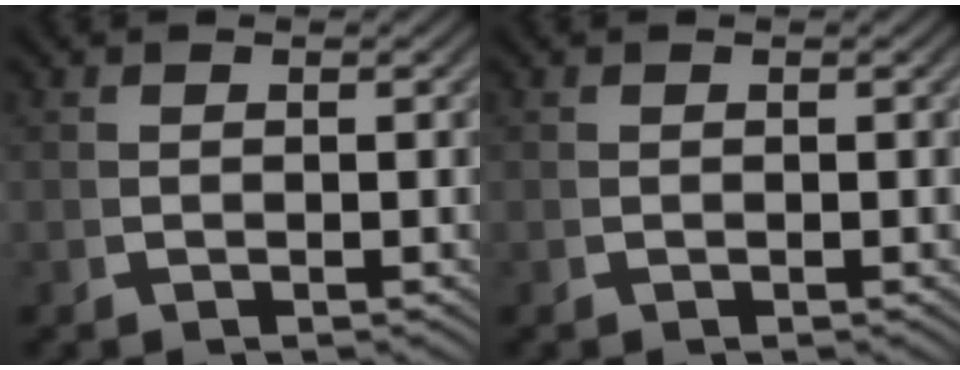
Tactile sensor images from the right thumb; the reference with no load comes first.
{"total": 0.0}